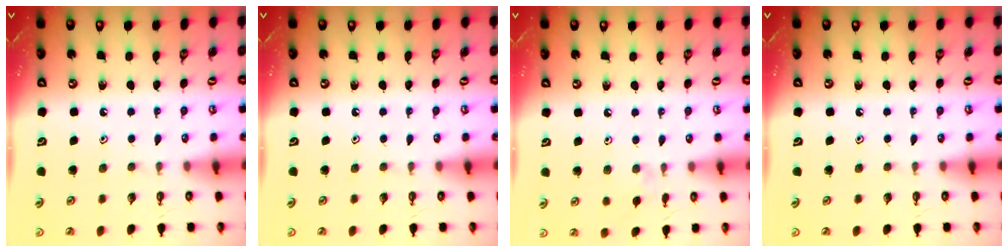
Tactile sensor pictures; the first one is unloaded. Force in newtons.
{"total": 0.0}
{"total": 2.9, "press": 2.9, "slide": 0.5}
{"total": 0.0}